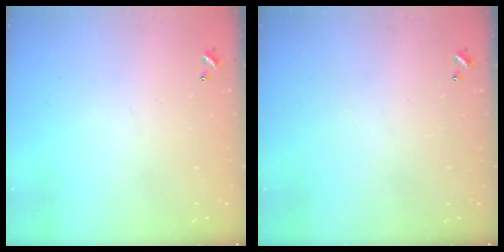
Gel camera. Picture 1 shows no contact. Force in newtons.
{"total": 0.0}